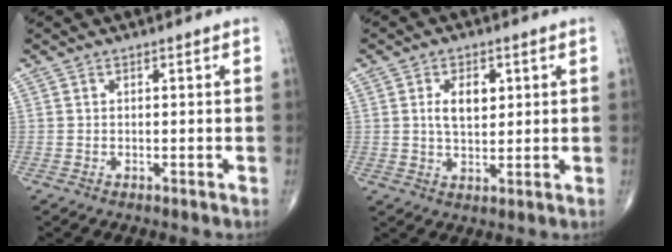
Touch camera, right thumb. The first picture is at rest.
{"total": 5.9, "force": [1.5, 3.4, 4.6], "torque": [-0.065, -0.008, 0.025]}